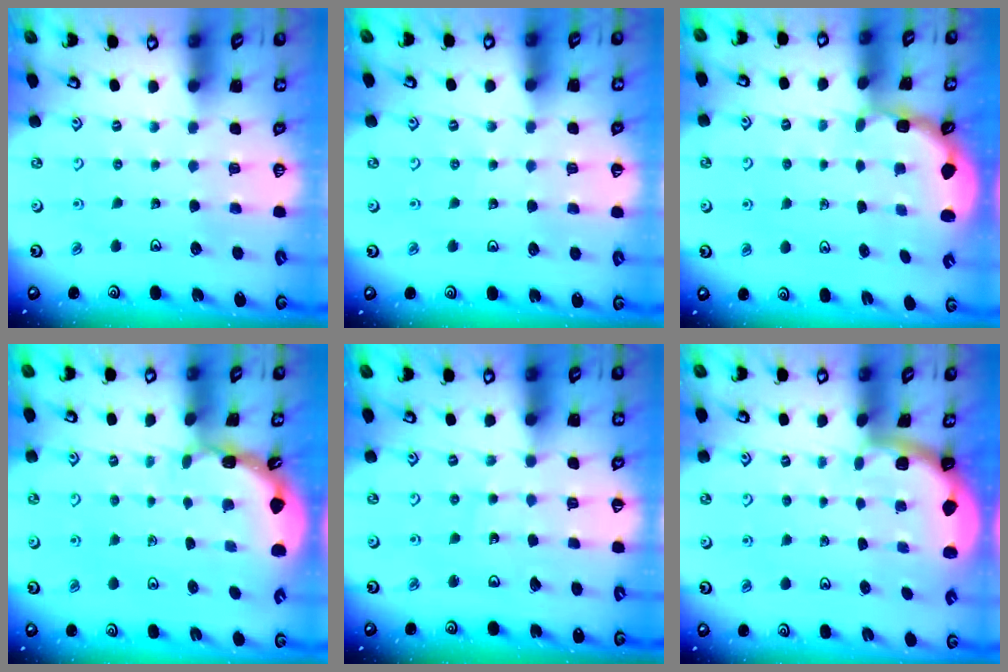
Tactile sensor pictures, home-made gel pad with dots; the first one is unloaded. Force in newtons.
{"total": 2.2, "press": 2.2, "slide": 0.2}
{"total": 2.9, "press": 1.8, "slide": 2.3}
{"total": 1.7, "press": 1.6, "slide": 0.1}
{"total": 6.3, "press": 6.2, "slide": 0.8}
{"total": 1.4, "press": 1.4, "slide": 0.1}